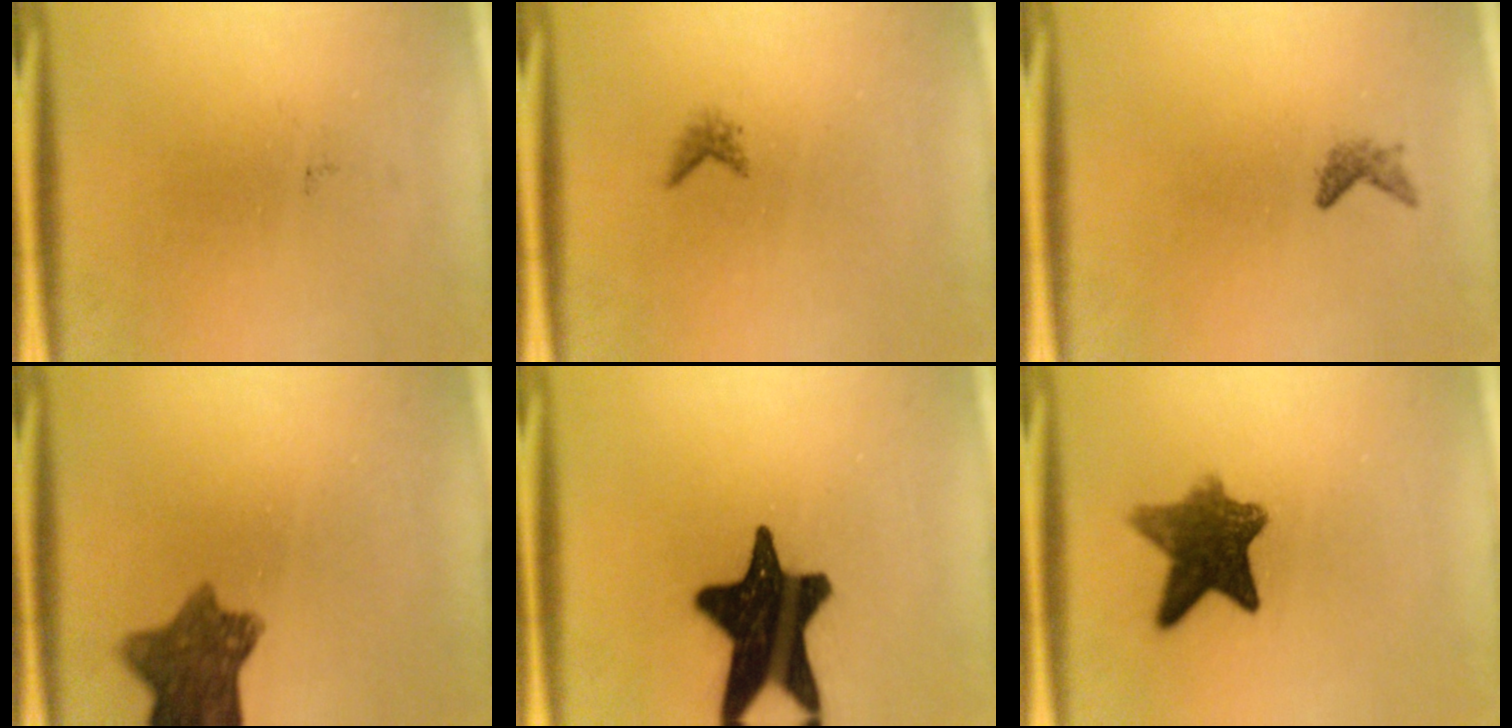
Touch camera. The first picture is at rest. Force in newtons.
{"total": 0.9}
{"total": 1.1}
{"total": 9.1}
{"total": 19.6}
{"total": 8.2}